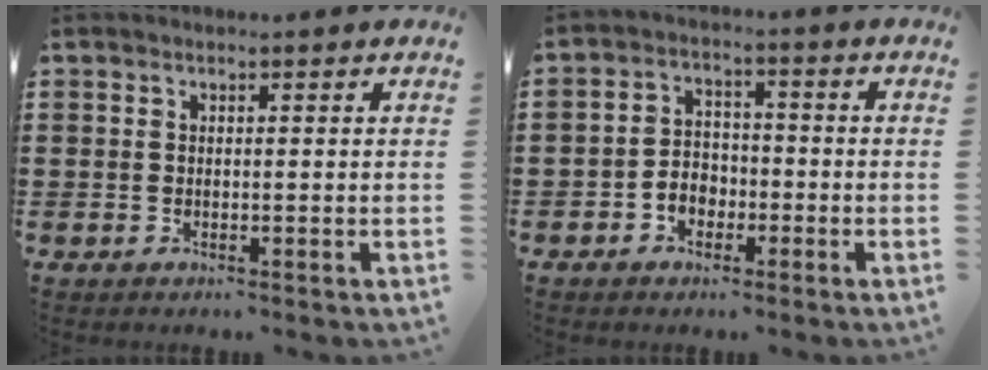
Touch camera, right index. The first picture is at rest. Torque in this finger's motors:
{"motor_torque": [1.08, 1.06, 0.11, 0.04]}